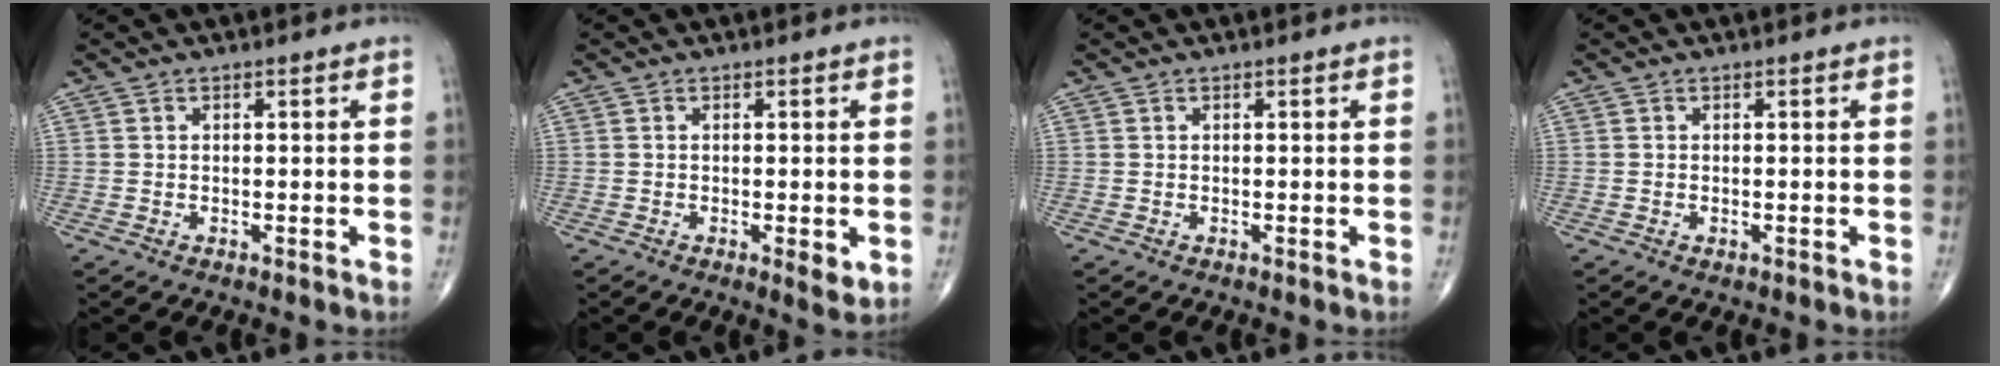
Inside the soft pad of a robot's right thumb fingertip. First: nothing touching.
{"total": 2.8, "force": [-0.6, 0.8, 2.7], "torque": [-0.041, -0.010, -0.010]}
{"total": 0.0}
{"total": 0.5, "force": [-0.2, 0.3, 0.4], "torque": [-0.008, 0.001, -0.001]}